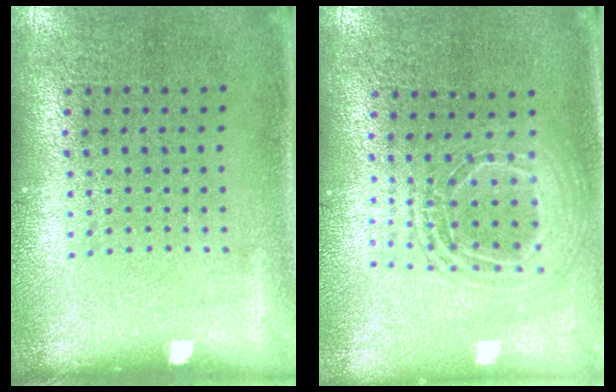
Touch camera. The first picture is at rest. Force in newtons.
{"total": 1.9, "press": 1.6, "slide": 1.0}